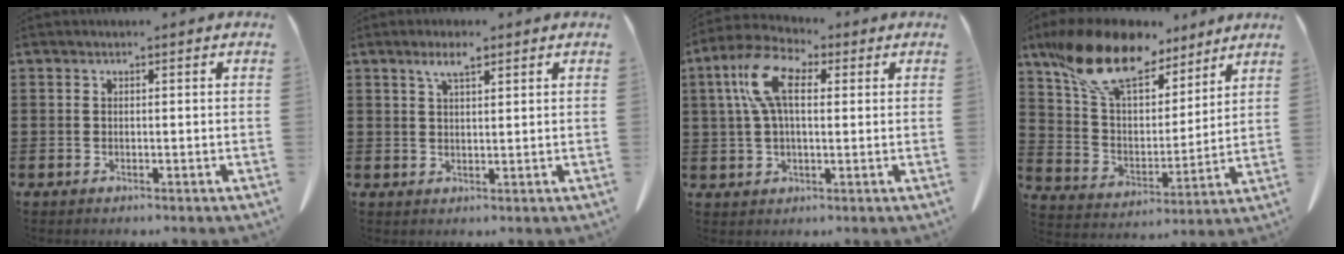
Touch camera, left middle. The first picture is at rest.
{"total": 3.7, "force": [2.3, 0.9, 2.8], "torque": [-0.052, 0.000, 0.039]}
{"total": 9.8, "force": [3.0, 4.6, 8.1], "torque": [-0.182, 0.009, 0.048]}
{"total": 14.7, "force": [11.4, 5.8, 7.2], "torque": [-0.179, -0.049, 0.206]}